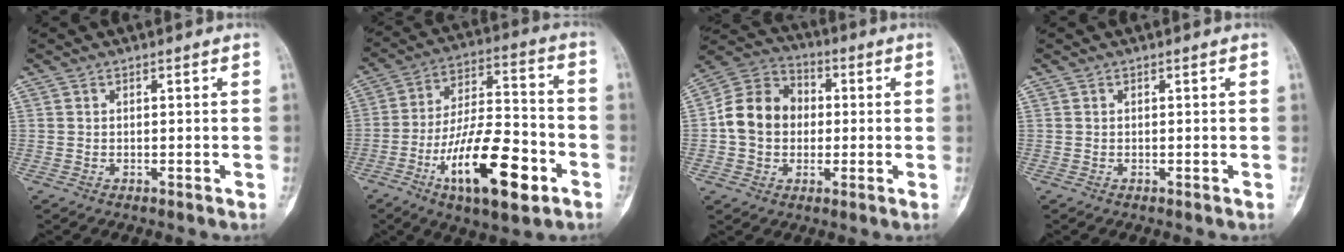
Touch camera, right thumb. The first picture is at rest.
{"total": 20.4, "force": [-8.5, 7.6, 16.9], "torque": [-0.279, 0.046, -0.136]}
{"total": 12.3, "force": [-0.1, 10.2, 6.8], "torque": [-0.101, 0.031, -0.012]}
{"total": 0.0}